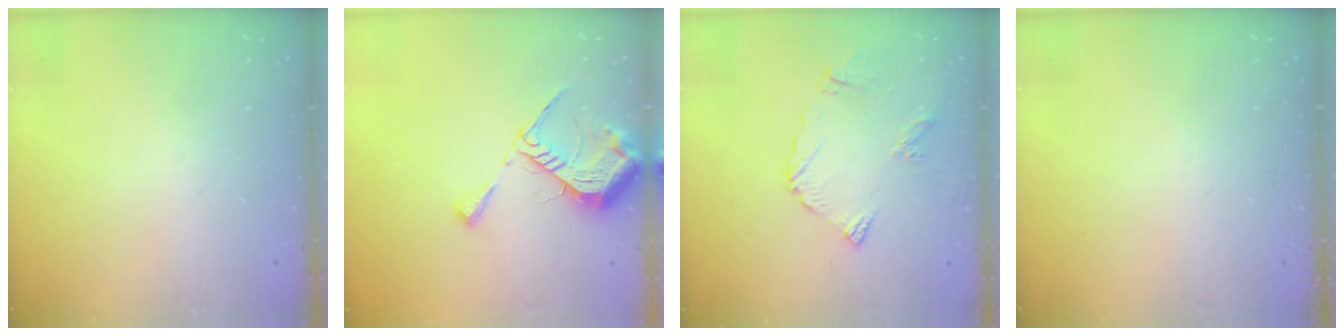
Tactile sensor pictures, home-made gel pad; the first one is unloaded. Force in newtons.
{"total": 12.0, "press": 12.0, "slide": 1.3}
{"total": 9.9, "press": 9.9, "slide": 1.3}
{"total": 0.0}